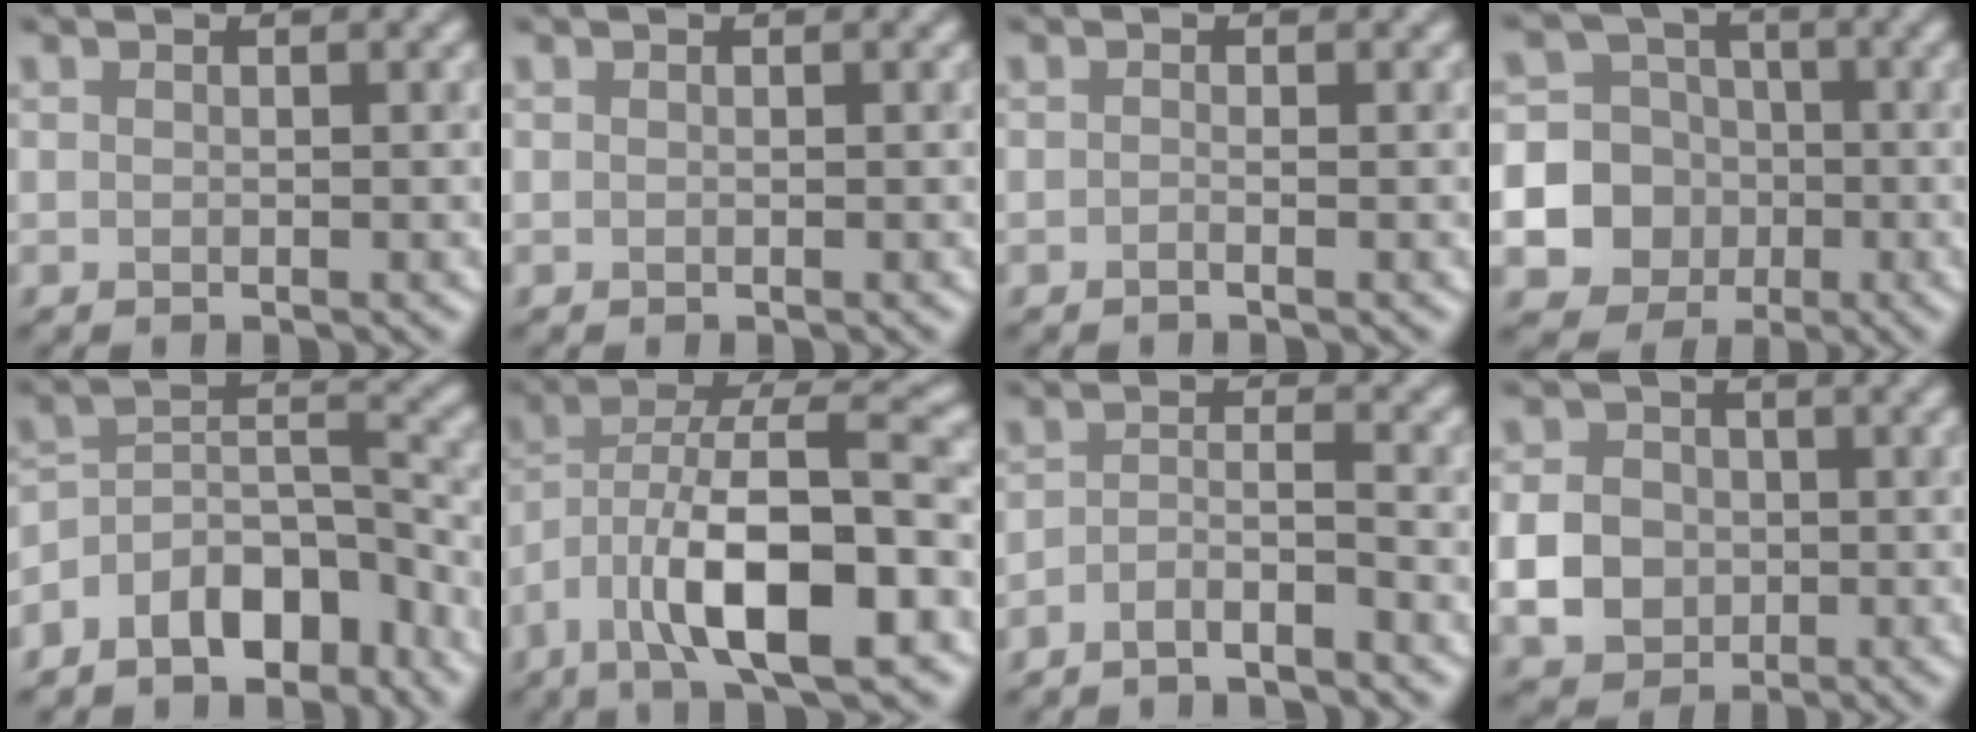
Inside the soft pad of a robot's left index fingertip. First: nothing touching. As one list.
[{"total": 0.0}, {"total": 0.6, "force": [-0.4, 0.1, 0.5], "torque": [-0.009, -0.002, -0.007]}, {"total": 14.0, "force": [-3.7, 13.2, 2.8], "torque": [-0.103, -0.024, -0.081]}, {"total": 6.9, "force": [-4.5, 3.7, 3.6], "torque": [-0.044, 0.007, -0.093]}, {"total": 11.7, "force": [-4.8, 3.8, 9.9], "torque": [-0.165, 0.011, -0.085]}, {"total": 2.4, "force": [-1.8, 0.4, 1.4], "torque": [-0.026, 0.000, -0.042]}, {"total": 4.8, "force": [-0.9, 4.1, 2.3], "torque": [-0.049, 0.001, -0.023]}]